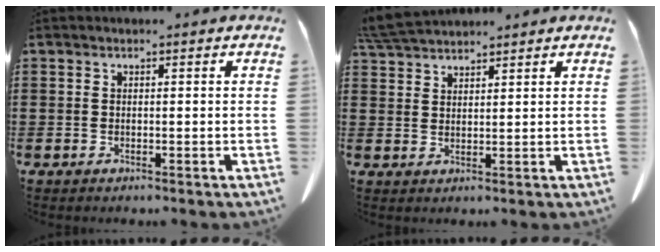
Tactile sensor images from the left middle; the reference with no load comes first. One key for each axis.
{"total": 4.9, "fx": 4.7, "fy": 0.5, "fz": 1.4, "tx": -0.042, "ty": -0.011, "tz": 0.091}